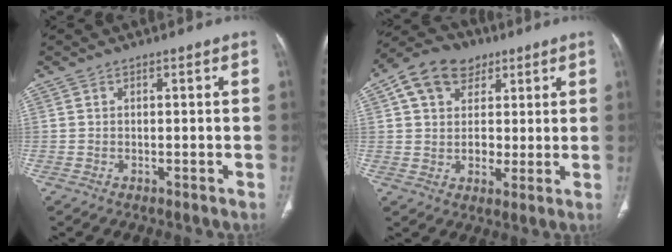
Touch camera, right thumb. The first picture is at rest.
{"total": 13.2, "force": [5.4, 9.9, 6.8], "torque": [-0.089, 0.001, 0.088]}